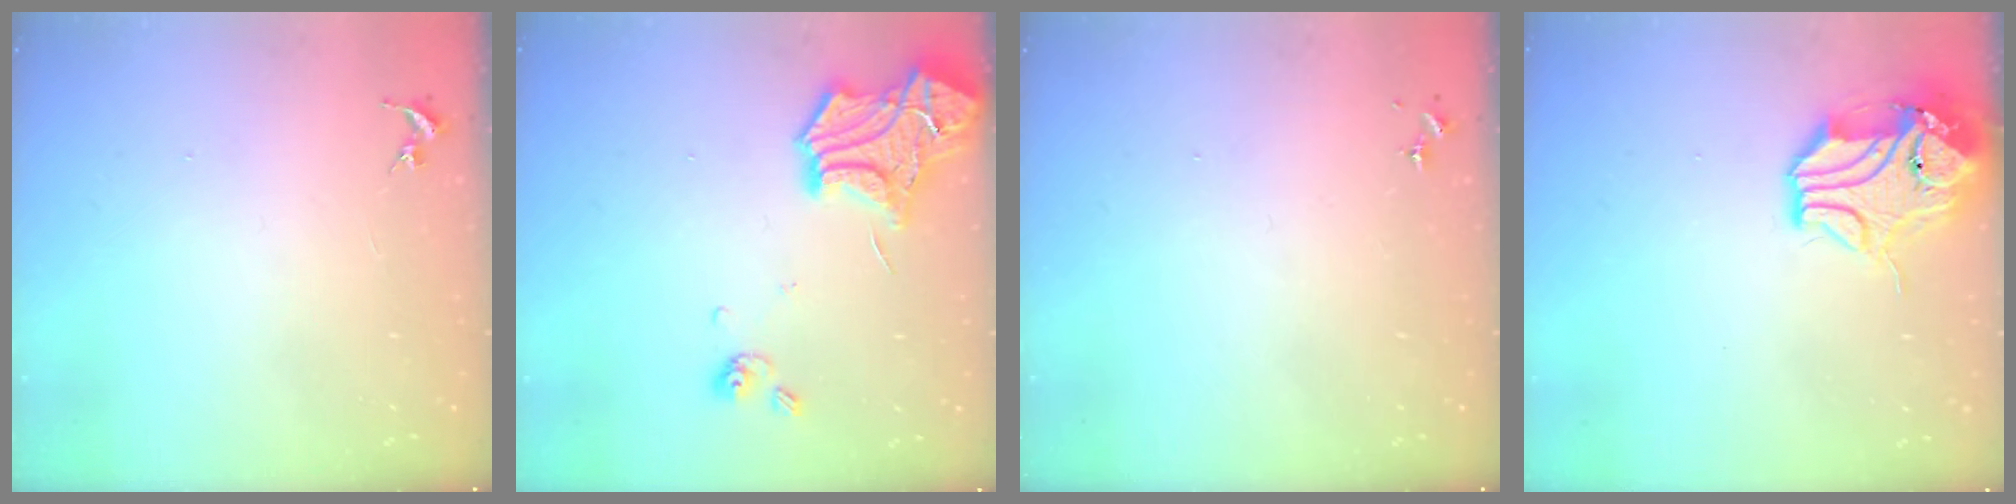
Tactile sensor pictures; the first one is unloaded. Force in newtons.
{"total": 18.0, "press": 17.9, "slide": 1.8}
{"total": 0.0}
{"total": 13.3, "press": 13.2, "slide": 2.0}